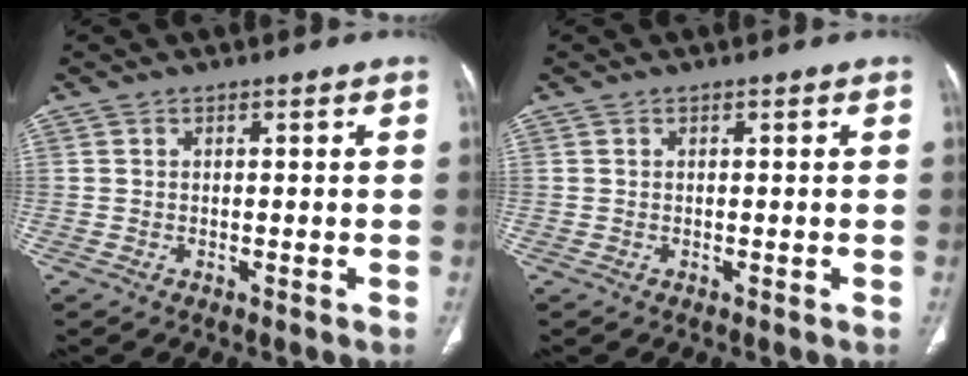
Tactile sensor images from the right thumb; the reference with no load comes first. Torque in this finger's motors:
{"motor_torque": [0.00, 0.01, -0.09, -0.09, 0.04]}